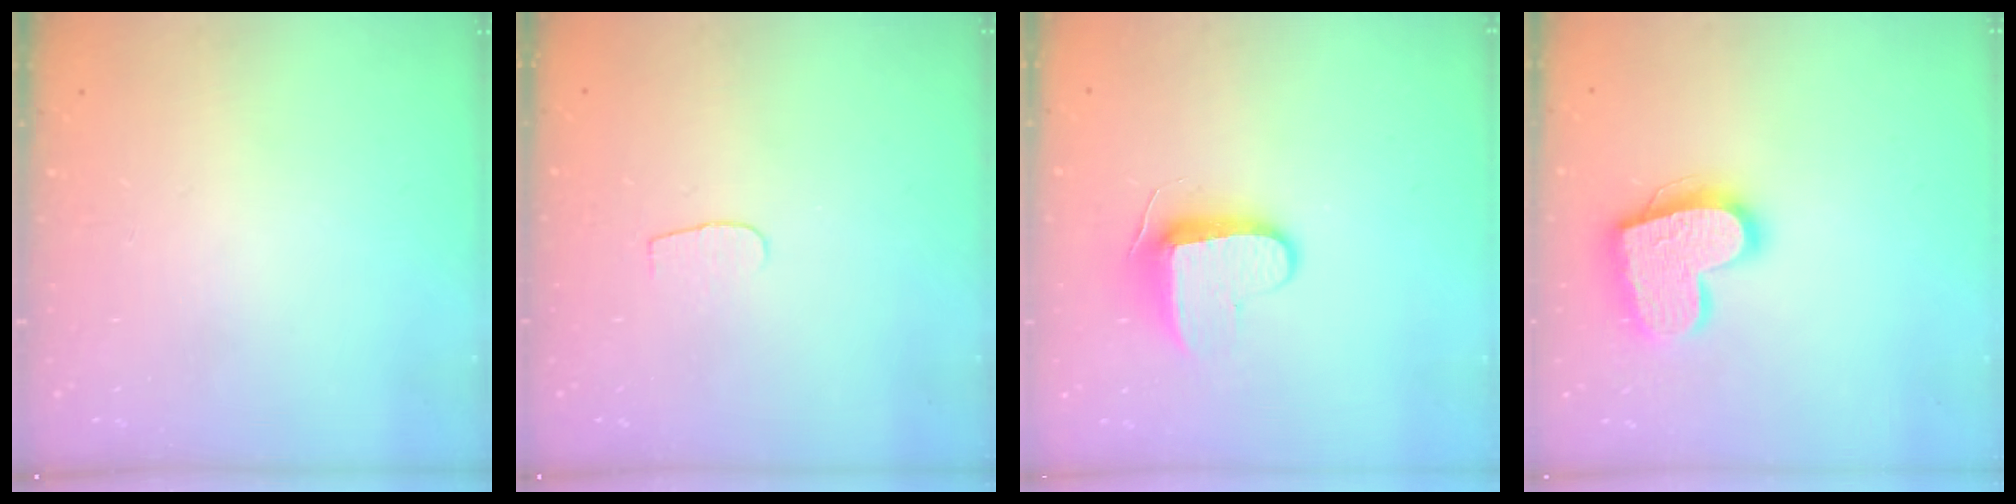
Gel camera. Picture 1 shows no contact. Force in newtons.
{"total": 3.2, "press": 3.2, "slide": 0.3}
{"total": 9.1, "press": 9.1, "slide": 1.0}
{"total": 17.6, "press": 17.6, "slide": 1.4}